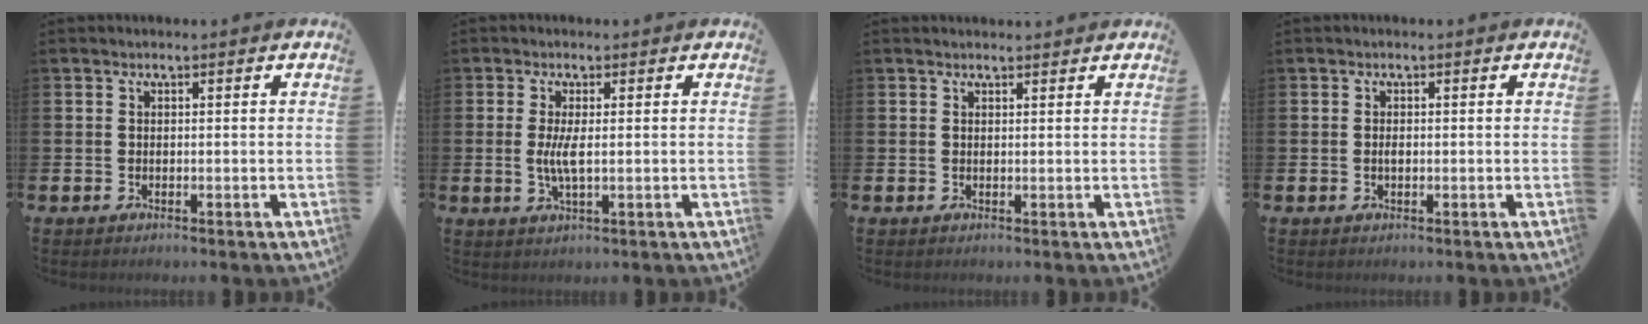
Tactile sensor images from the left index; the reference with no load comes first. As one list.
[{"total": 3.0, "force": [0.2, 0.6, 2.9], "torque": [-0.061, 0.000, 0.004]}, {"total": 0.9, "force": [0.9, 0.2, 0.1], "torque": [0.005, 0.000, 0.014]}, {"total": 0.7, "force": [0.0, 0.4, 0.6], "torque": [-0.019, 0.004, 0.000]}]